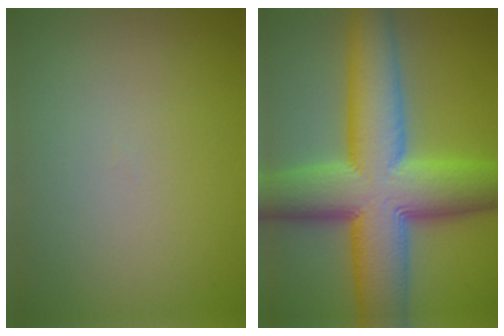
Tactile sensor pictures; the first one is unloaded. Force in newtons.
{"total": 14.2, "press": 14.2, "slide": 0.2}